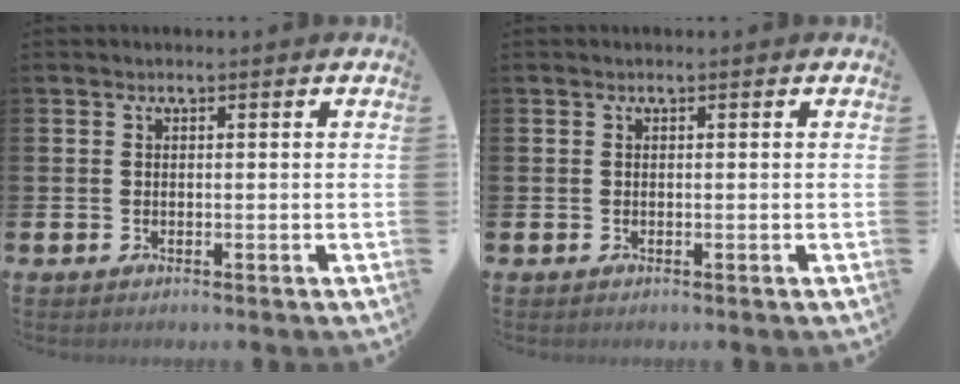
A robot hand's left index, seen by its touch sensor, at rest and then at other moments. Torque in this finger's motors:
{"motor_torque": [0.00, 0.00, 0.03, 0.00]}